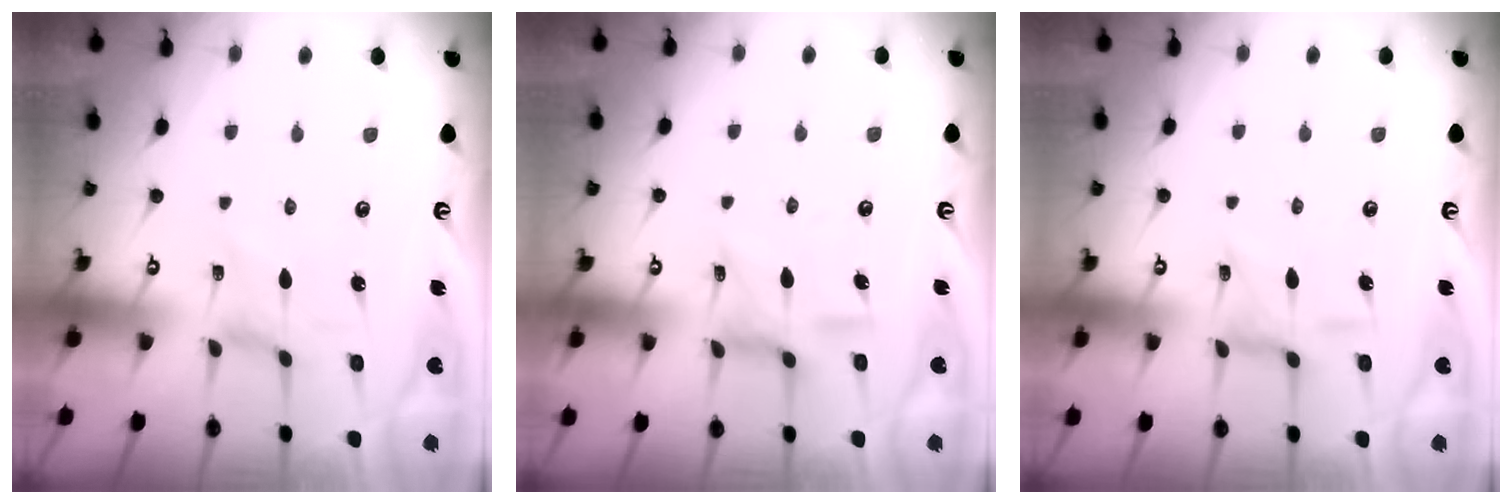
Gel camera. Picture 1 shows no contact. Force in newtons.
{"total": 11.5, "press": 11.4, "slide": 0.9}
{"total": 5.5, "press": 5.5, "slide": 0.3}